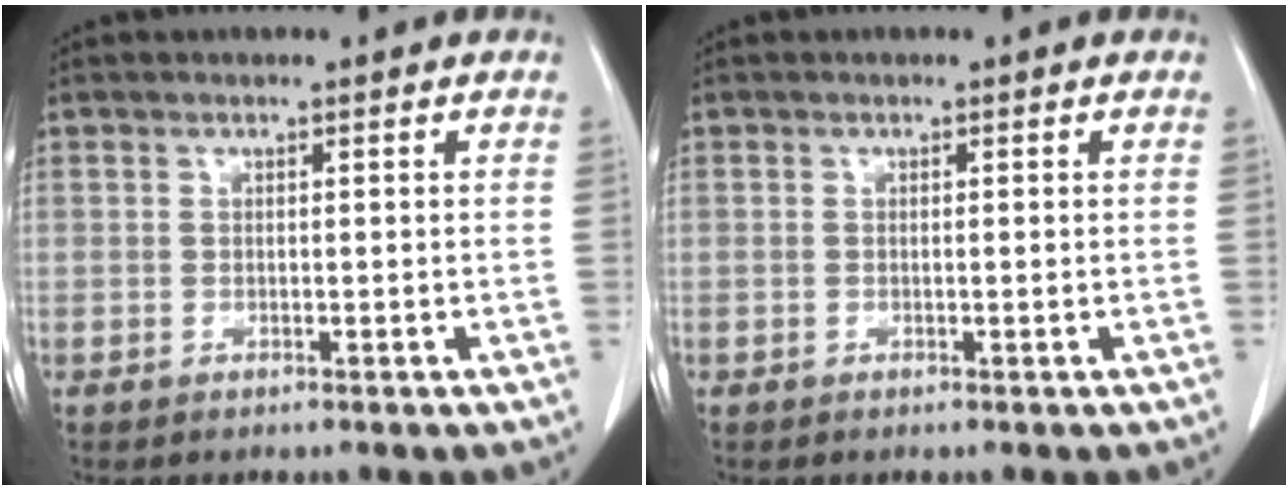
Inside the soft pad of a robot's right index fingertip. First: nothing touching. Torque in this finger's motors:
{"motor_torque": [0.00, -0.01, 0.01, 0.01]}